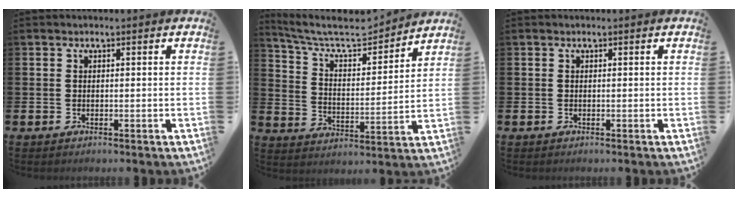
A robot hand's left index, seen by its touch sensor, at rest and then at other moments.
{"total": 7.9, "force": [7.0, 2.5, 2.8], "torque": [-0.082, -0.051, 0.115]}
{"total": 0.0}